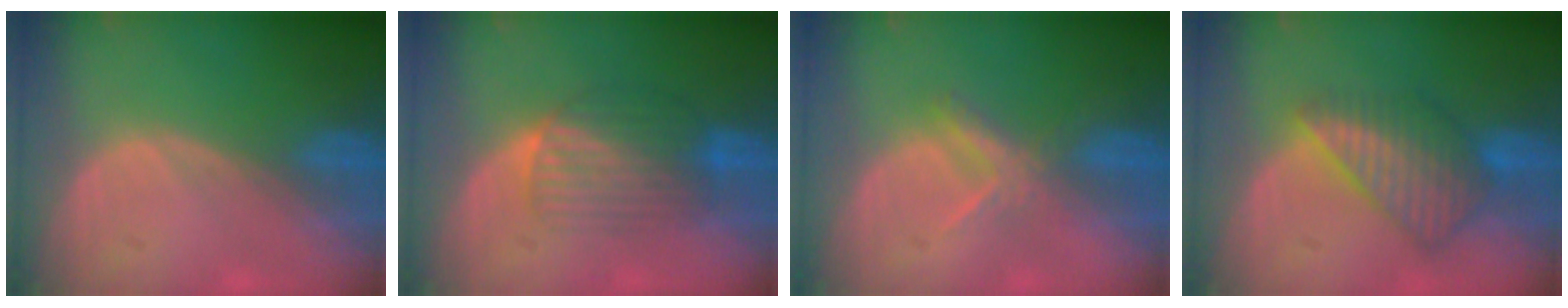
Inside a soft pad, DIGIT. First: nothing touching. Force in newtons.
{"total": 6.4, "press": 6.3, "slide": 1.1}
{"total": 3.7, "press": 3.6, "slide": 0.9}
{"total": 8.1, "press": 7.2, "slide": 3.8}